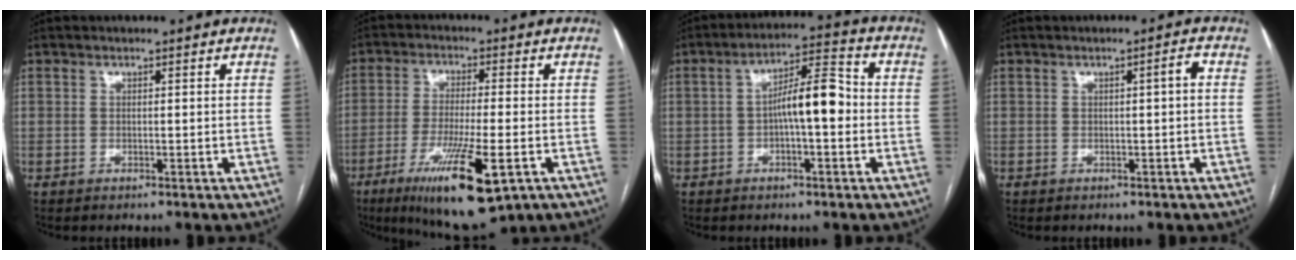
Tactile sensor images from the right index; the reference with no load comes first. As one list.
[{"total": 14.4, "force": [-6.7, 2.2, 12.6], "torque": [-0.220, -0.036, -0.104]}, {"total": 8.4, "force": [-0.8, 1.9, 8.1], "torque": [-0.136, 0.028, -0.015]}, {"total": 1.6, "force": [0.0, 0.1, 1.6], "torque": [-0.023, 0.005, 0.001]}]